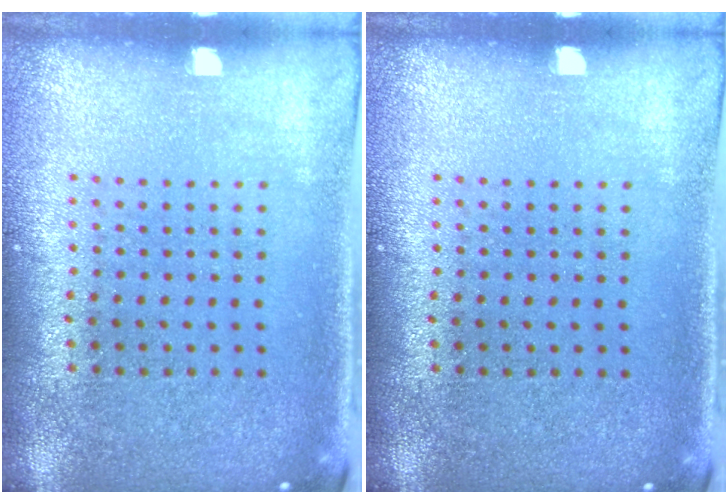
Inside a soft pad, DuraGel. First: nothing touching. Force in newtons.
{"total": 0.0}